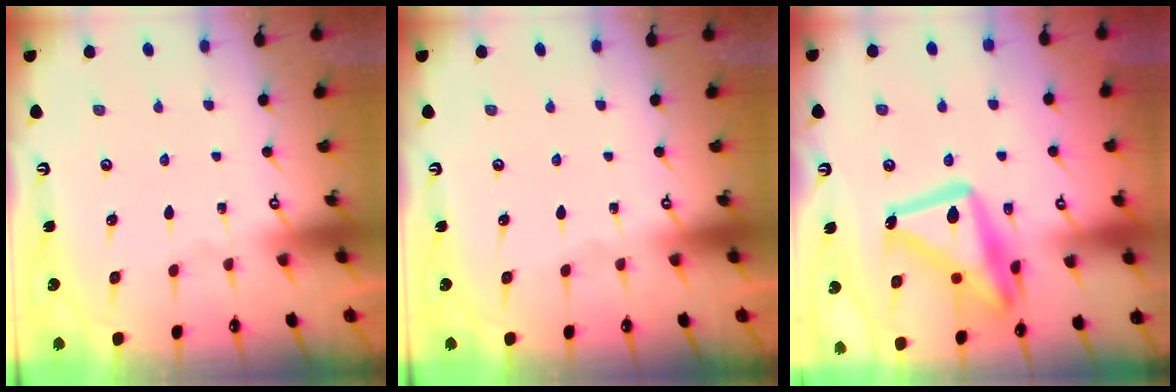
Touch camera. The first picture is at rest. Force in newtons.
{"total": 0.0}
{"total": 18.5, "press": 18.4, "slide": 1.6}